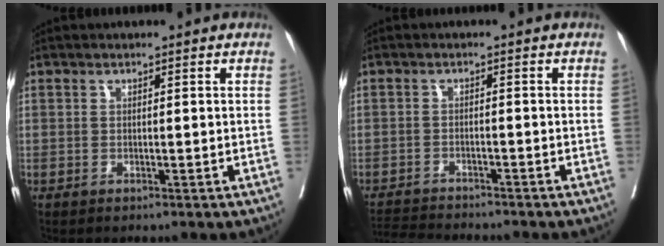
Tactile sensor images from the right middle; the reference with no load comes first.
{"total": 6.7, "force": [-6.5, 0.1, 1.6], "torque": [-0.022, -0.012, -0.106]}